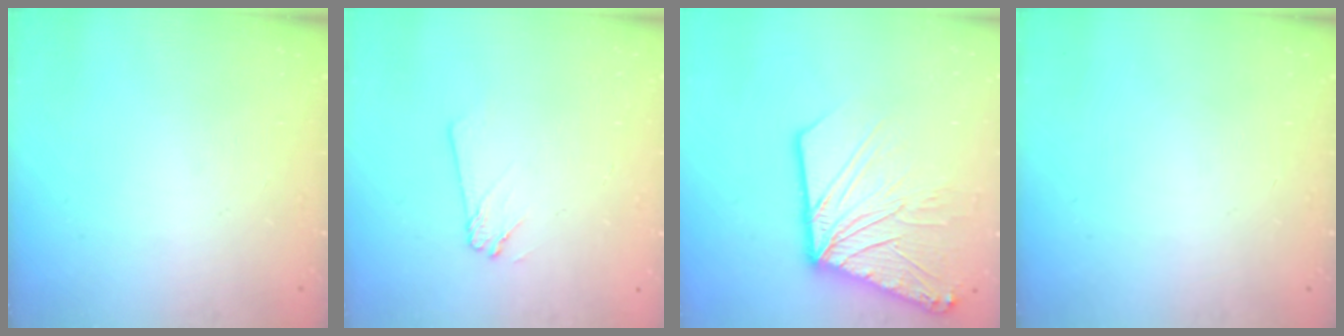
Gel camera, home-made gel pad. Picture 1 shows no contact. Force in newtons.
{"total": 3.0, "press": 3.0, "slide": 0.4}
{"total": 18.7, "press": 18.5, "slide": 2.5}
{"total": 0.0}